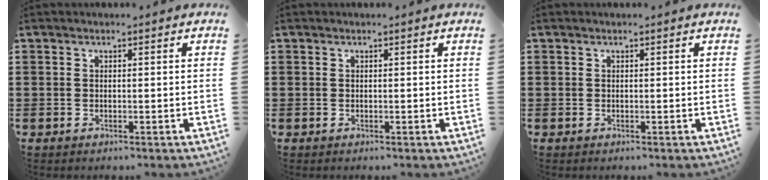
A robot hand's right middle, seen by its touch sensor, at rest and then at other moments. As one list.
[{"total": 0.0}, {"total": 0.0}]